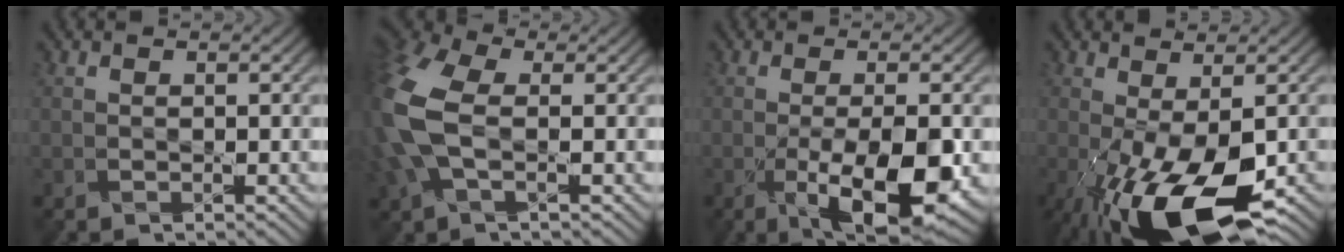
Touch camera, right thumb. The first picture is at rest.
{"total": 12.4, "force": [0.0, 7.4, 9.9], "torque": [-0.290, -0.001, -0.012]}
{"total": 9.6, "force": [-3.1, 3.1, 8.6], "torque": [-0.149, -0.012, -0.045]}
{"total": 11.4, "force": [-4.5, 4.2, 9.6], "torque": [-0.198, -0.027, -0.074]}